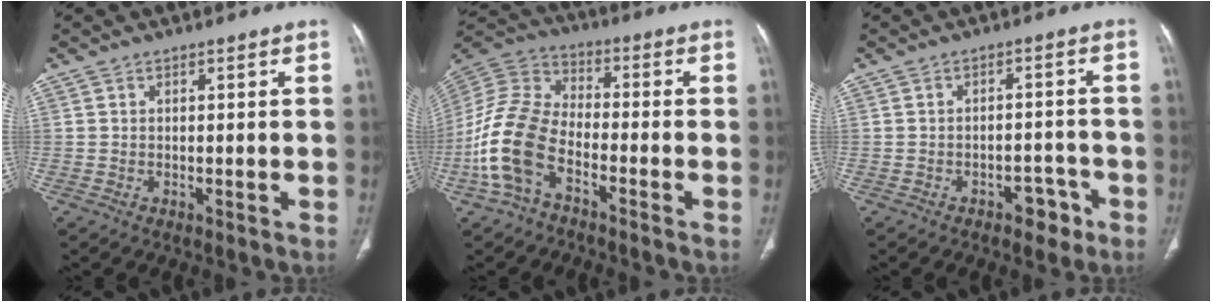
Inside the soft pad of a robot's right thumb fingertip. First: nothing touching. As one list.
[{"total": 13.8, "force": [-5.7, 7.6, 10.0], "torque": [-0.214, 0.043, -0.121]}, {"total": 4.4, "force": [-2.8, 2.5, 2.2], "torque": [-0.013, 0.028, -0.037]}]